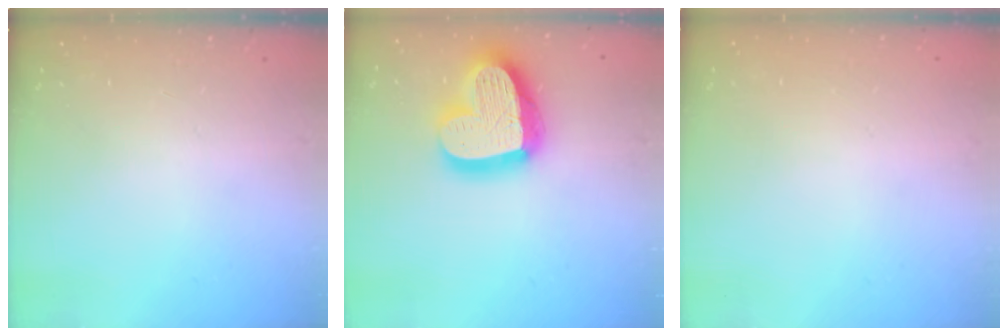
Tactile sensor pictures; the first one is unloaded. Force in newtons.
{"total": 24.3, "press": 24.2, "slide": 2.4}
{"total": 0.0}